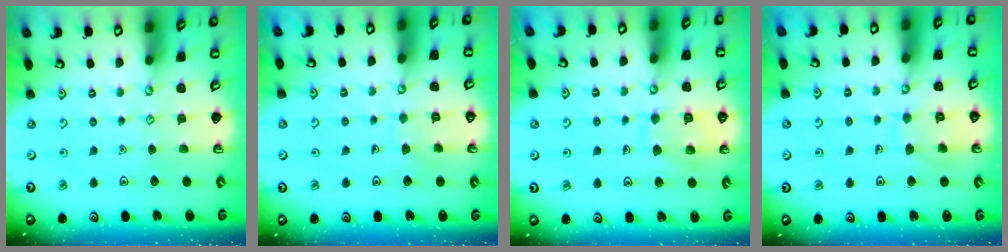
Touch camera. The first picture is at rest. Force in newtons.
{"total": 5.1, "press": 5.1, "slide": 0.5}
{"total": 9.9, "press": 9.9, "slide": 0.9}
{"total": 7.8, "press": 7.8, "slide": 0.7}